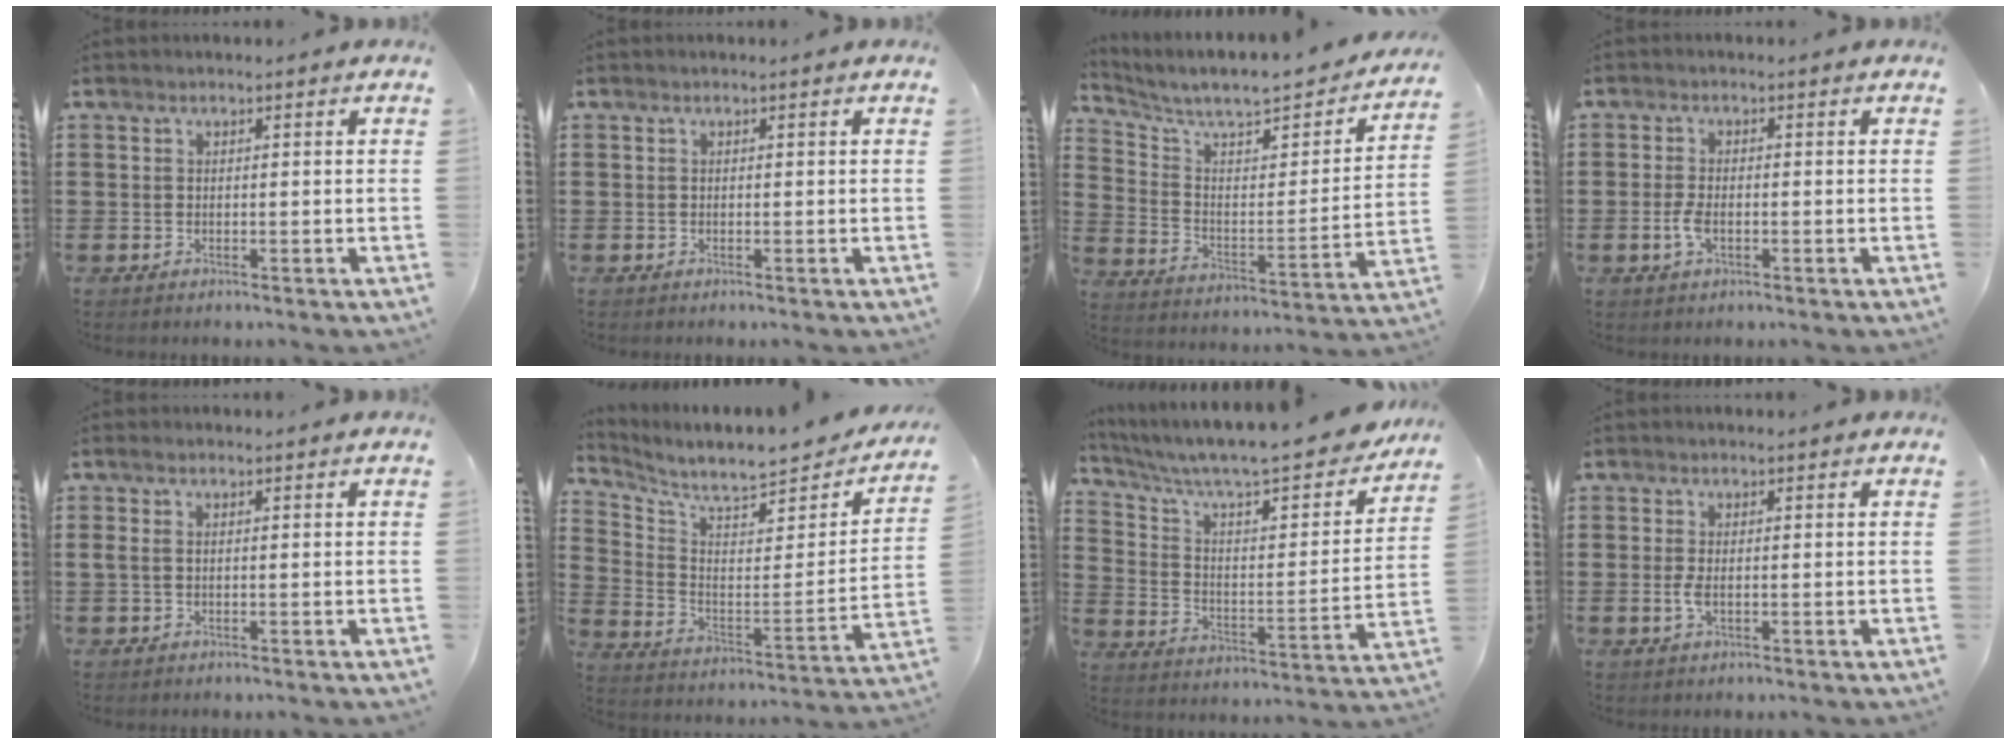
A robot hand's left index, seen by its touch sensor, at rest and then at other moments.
{"total": 0.0}
{"total": 6.6, "force": [5.8, 1.0, 2.8], "torque": [-0.086, -0.049, 0.094]}
{"total": 3.0, "force": [-0.9, 1.2, 2.6], "torque": [-0.070, -0.007, -0.021]}
{"total": 1.2, "force": [0.0, 0.4, 1.1], "torque": [-0.022, 0.001, -0.001]}
{"total": 6.6, "force": [5.9, 0.3, 2.9], "torque": [-0.085, -0.051, 0.094]}
{"total": 8.3, "force": [6.9, 1.3, 4.3], "torque": [-0.107, -0.055, 0.113]}
{"total": 1.8, "force": [-0.2, 0.6, 1.7], "torque": [-0.046, -0.007, -0.007]}